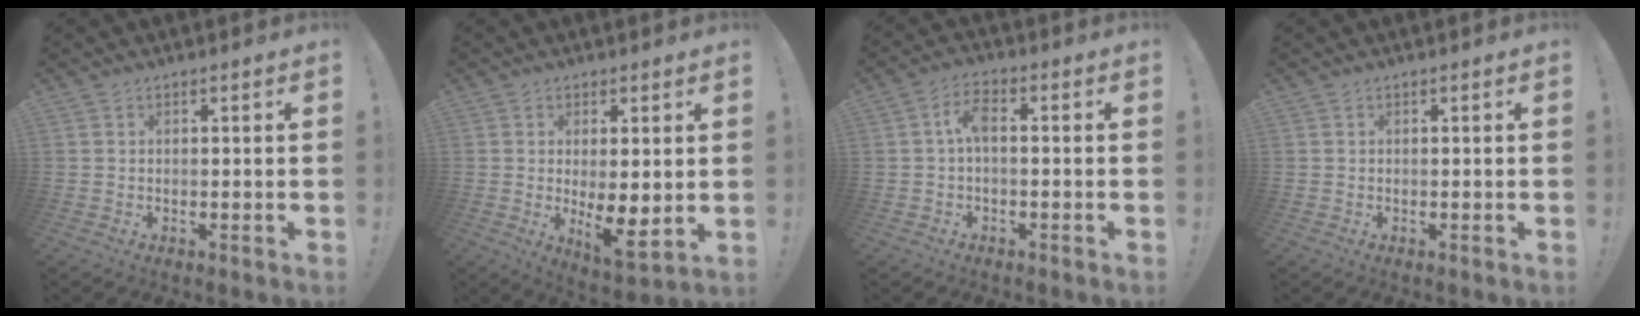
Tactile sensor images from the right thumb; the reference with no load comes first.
{"total": 8.6, "force": [-0.2, 2.9, 8.1], "torque": [-0.108, -0.017, 0.000]}
{"total": 4.9, "force": [-0.1, 2.0, 4.5], "torque": [-0.090, 0.009, -0.003]}
{"total": 0.0}